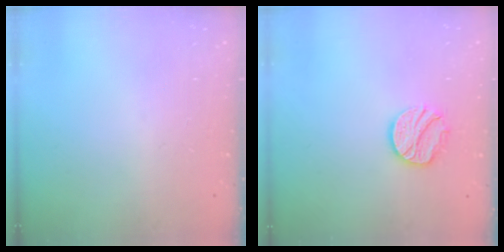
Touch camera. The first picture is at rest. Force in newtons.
{"total": 9.8, "press": 9.8, "slide": 0.6}